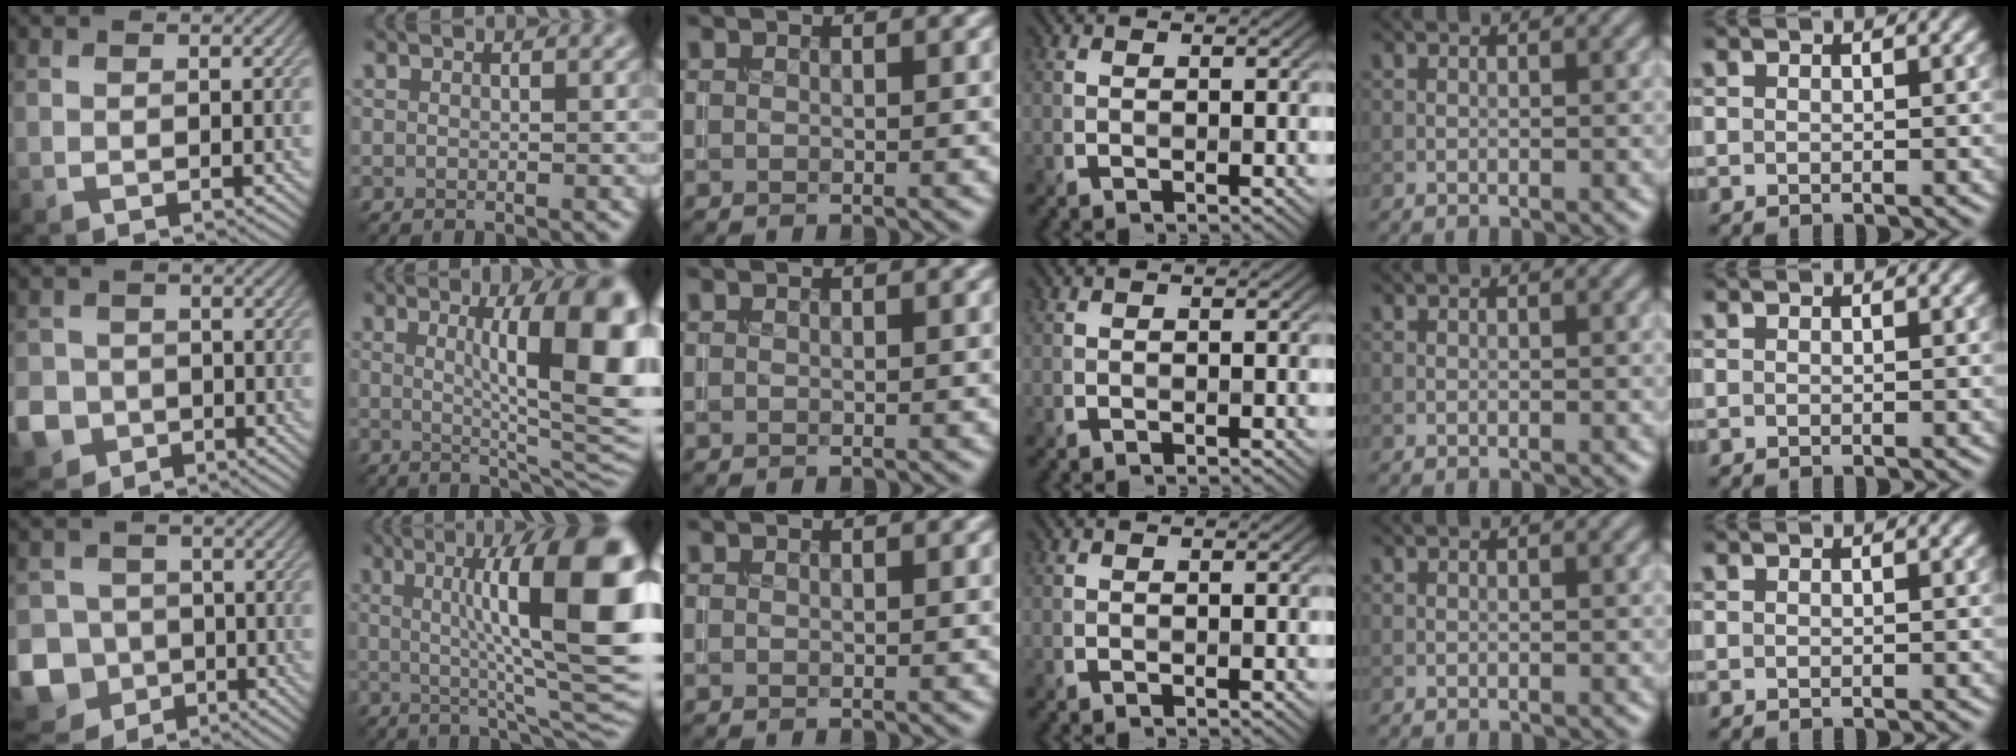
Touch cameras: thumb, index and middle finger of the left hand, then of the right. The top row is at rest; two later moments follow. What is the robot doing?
{"motion": "insert", "object": "coin"}